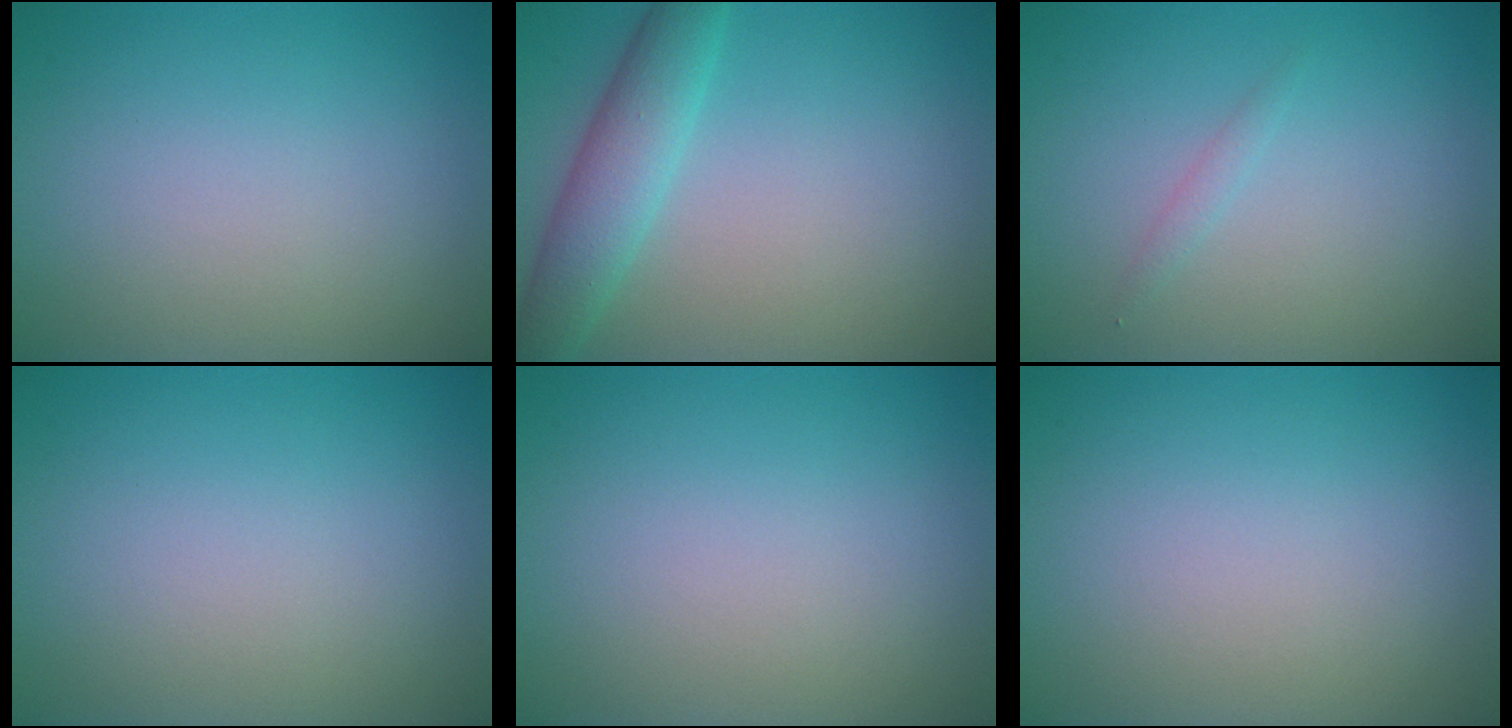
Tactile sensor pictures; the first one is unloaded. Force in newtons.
{"total": 4.2, "press": 4.2, "slide": 0.2}
{"total": 0.8, "press": 0.8, "slide": 0.0}
{"total": 0.0}
{"total": 0.0}
{"total": 0.0}